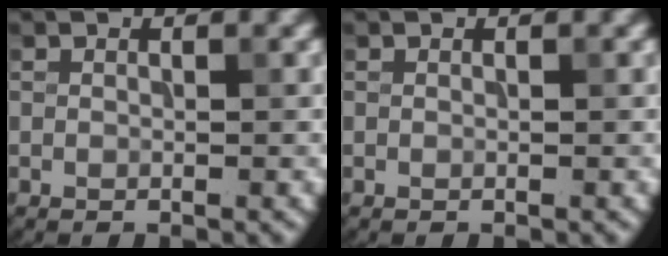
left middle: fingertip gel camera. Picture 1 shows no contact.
{"total": 0.0}